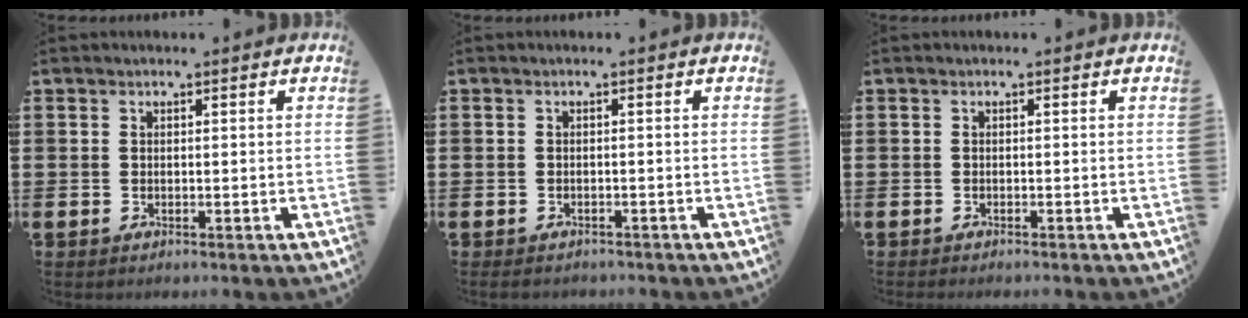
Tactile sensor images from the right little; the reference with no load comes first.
{"total": 0.8, "force": [-0.7, 0.2, 0.2], "torque": [-0.007, 0.000, -0.014]}
{"total": 0.0}